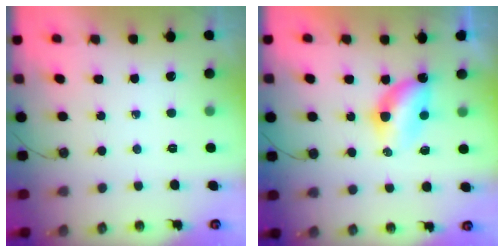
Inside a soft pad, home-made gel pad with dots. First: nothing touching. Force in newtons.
{"total": 5.6, "press": 5.6, "slide": 0.6}